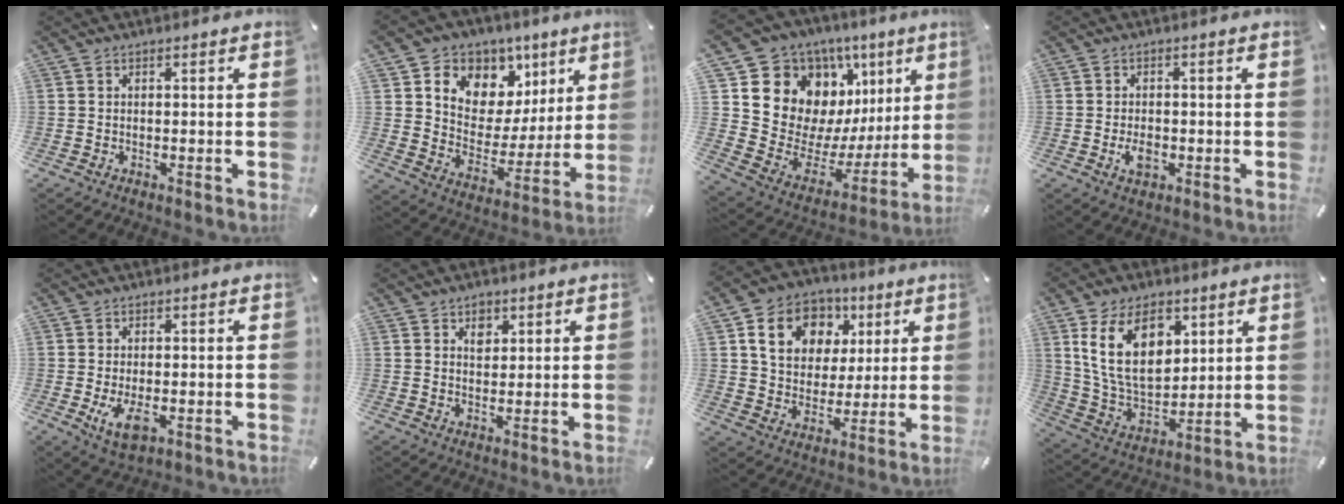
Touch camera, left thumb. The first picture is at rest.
{"total": 9.1, "force": [4.7, 7.7, 1.0], "torque": [-0.017, -0.060, 0.087]}
{"total": 15.8, "force": [7.9, 12.4, 5.6], "torque": [-0.081, -0.088, 0.164]}
{"total": 3.6, "force": [-1.0, 2.3, 2.5], "torque": [-0.058, 0.000, -0.020]}
{"total": 5.6, "force": [-1.3, 2.9, 4.6], "torque": [-0.099, -0.012, -0.025]}
{"total": 3.3, "force": [1.7, 2.6, 1.2], "torque": [-0.003, -0.006, 0.025]}
{"total": 13.7, "force": [5.4, 11.3, 5.6], "torque": [-0.095, -0.009, 0.104]}
{"total": 16.9, "force": [6.9, 11.1, 10.6], "torque": [-0.214, -0.017, 0.125]}